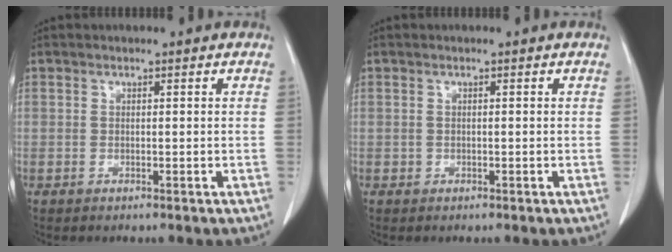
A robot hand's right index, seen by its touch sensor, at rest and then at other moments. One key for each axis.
{"total": 0.0}